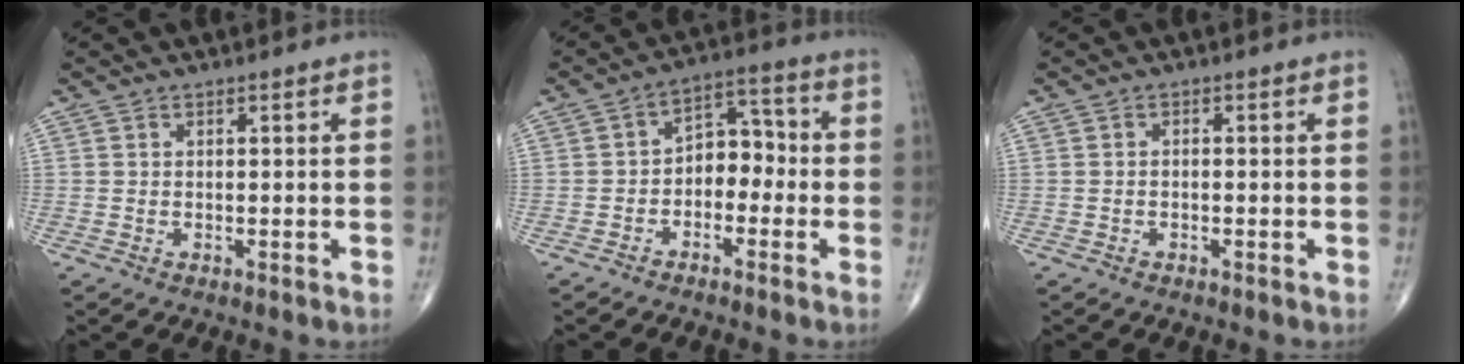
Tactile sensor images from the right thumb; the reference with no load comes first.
{"total": 7.0, "force": [-1.8, 4.8, 4.6], "torque": [-0.039, 0.041, -0.045]}
{"total": 0.6, "force": [-0.3, 0.2, 0.4], "torque": [-0.006, 0.005, -0.009]}